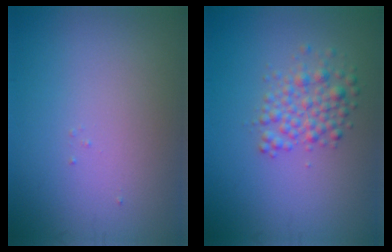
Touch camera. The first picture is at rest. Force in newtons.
{"total": 2.9, "press": 2.9, "slide": 0.1}